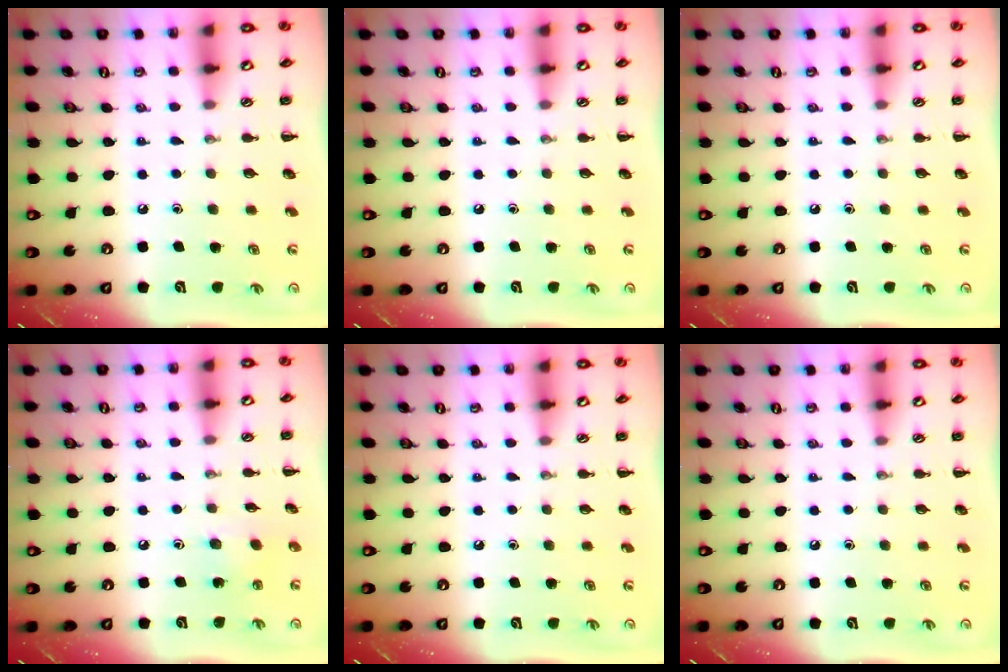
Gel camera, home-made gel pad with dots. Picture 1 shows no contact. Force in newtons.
{"total": 0.0}
{"total": 0.0}
{"total": 3.2, "press": 3.1, "slide": 0.9}
{"total": 0.0}
{"total": 0.0}